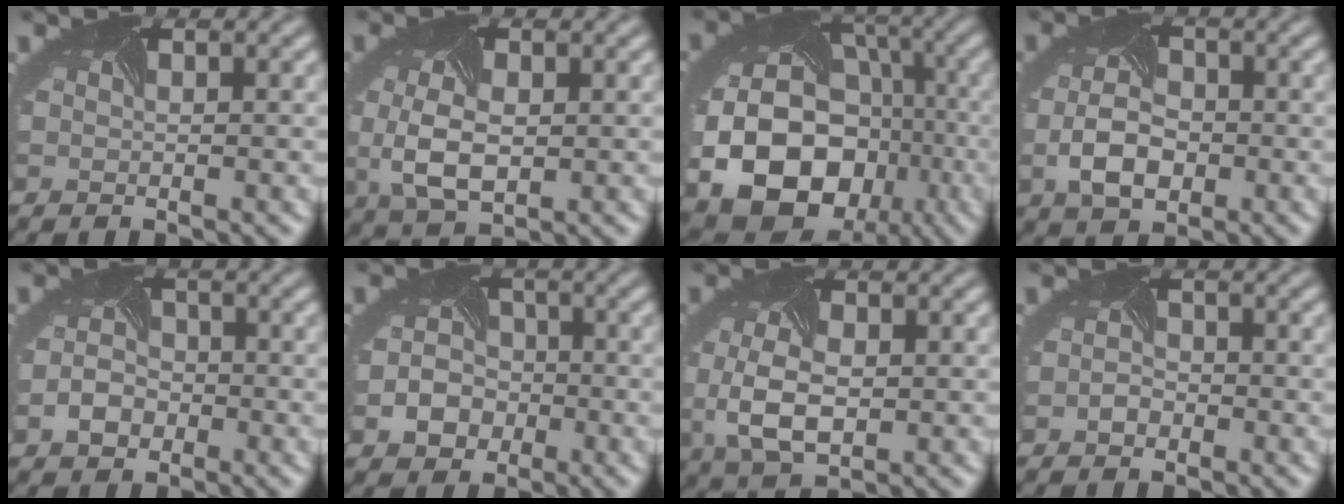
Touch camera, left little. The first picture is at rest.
{"total": 4.5, "force": [-0.4, 2.6, 3.7], "torque": [-0.092, -0.008, -0.006]}
{"total": 16.8, "force": [-5.0, 13.5, 8.7], "torque": [-0.171, -0.056, -0.089]}
{"total": 4.6, "force": [-1.0, 2.9, 3.4], "torque": [-0.076, -0.008, -0.023]}
{"total": 2.6, "force": [-1.3, 2.0, 1.1], "torque": [-0.020, -0.003, -0.026]}
{"total": 3.7, "force": [-1.5, 3.0, 1.5], "torque": [-0.021, -0.004, -0.027]}
{"total": 5.0, "force": [-0.5, 2.9, 4.0], "torque": [-0.100, -0.010, -0.009]}
{"total": 1.1, "force": [-0.7, 0.7, 0.4], "torque": [-0.011, -0.002, -0.016]}